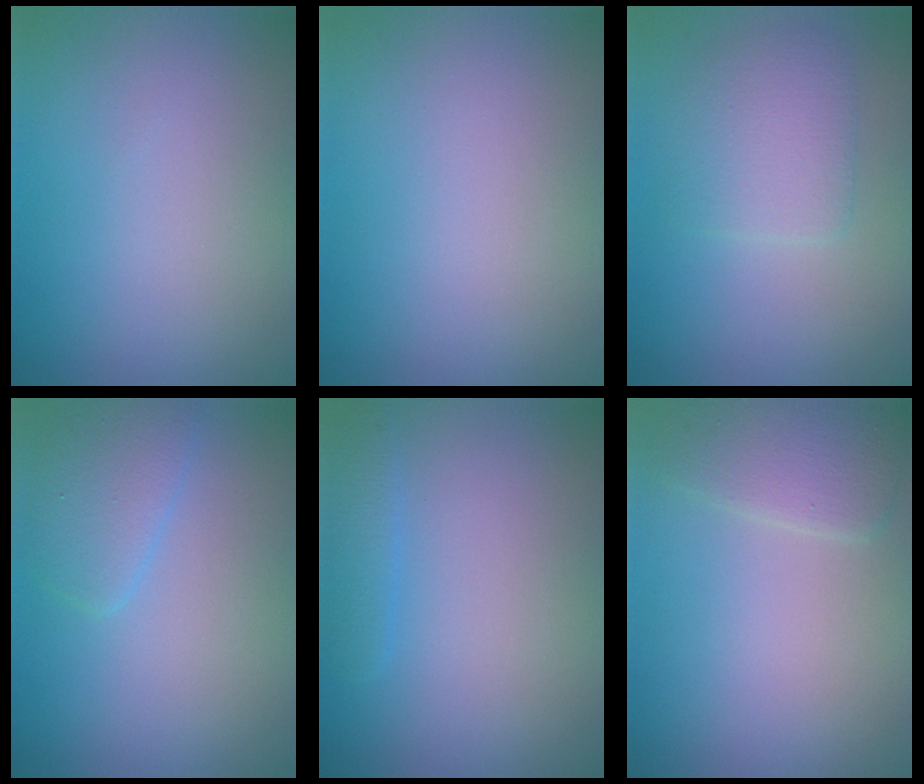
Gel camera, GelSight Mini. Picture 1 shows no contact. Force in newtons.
{"total": 0.0}
{"total": 3.0, "press": 3.0, "slide": 0.4}
{"total": 2.6, "press": 2.6, "slide": 0.1}
{"total": 1.5, "press": 1.5, "slide": 0.2}
{"total": 2.8, "press": 2.8, "slide": 0.2}